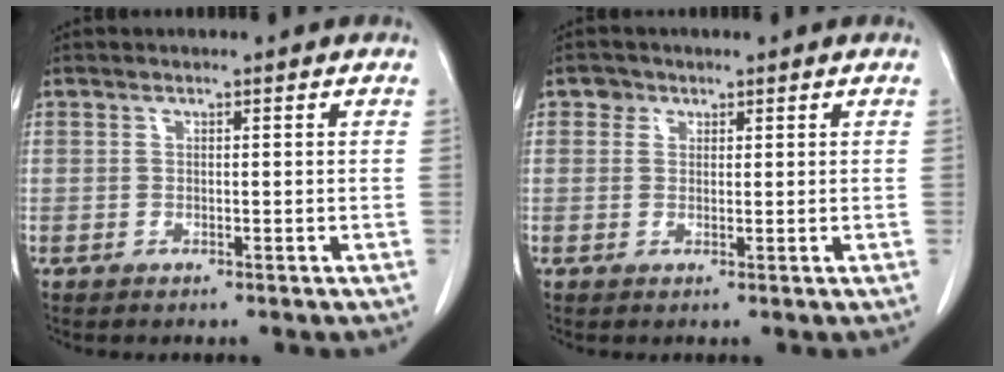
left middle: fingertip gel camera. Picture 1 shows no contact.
{"total": 1.6, "force": [0.8, 1.3, 0.3], "torque": [0.003, 0.001, 0.010]}